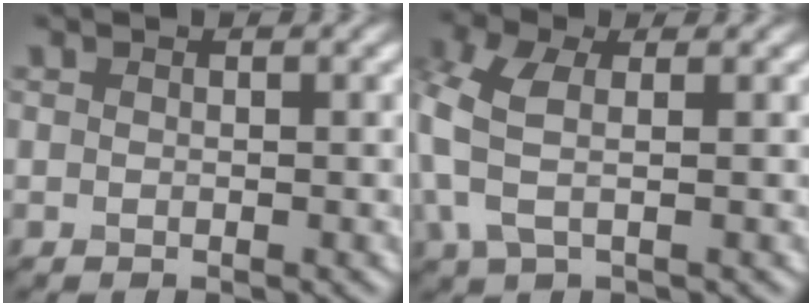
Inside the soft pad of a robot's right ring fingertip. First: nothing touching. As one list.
[{"total": 5.3, "force": [0.1, 2.7, 4.5], "torque": [-0.121, 0.006, -0.006]}]